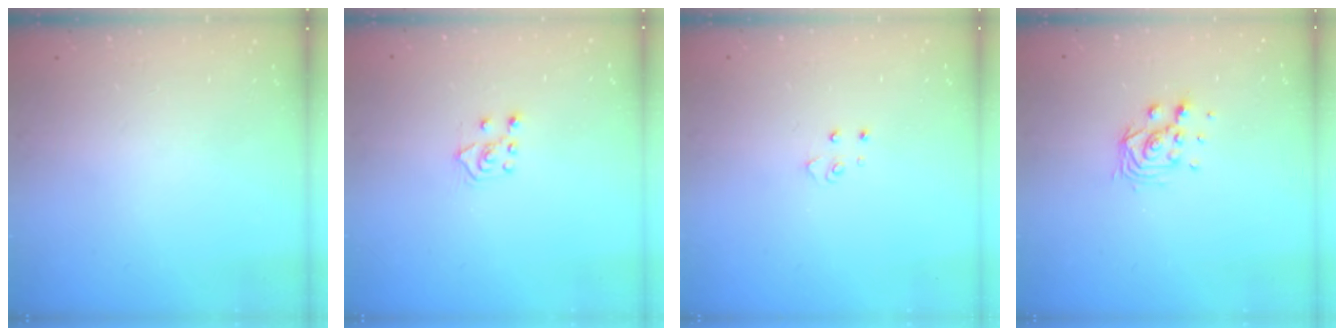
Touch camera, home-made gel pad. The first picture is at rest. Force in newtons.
{"total": 5.5, "press": 5.5, "slide": 0.4}
{"total": 4.0, "press": 4.0, "slide": 0.4}
{"total": 8.3, "press": 8.3, "slide": 0.5}